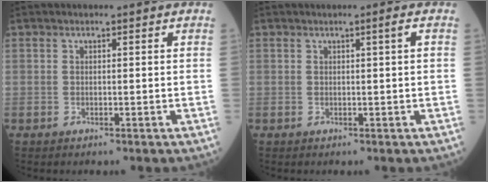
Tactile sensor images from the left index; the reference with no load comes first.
{"total": 0.8, "force": [0.2, -0.3, 0.8], "torque": [-0.016, -0.001, 0.006]}